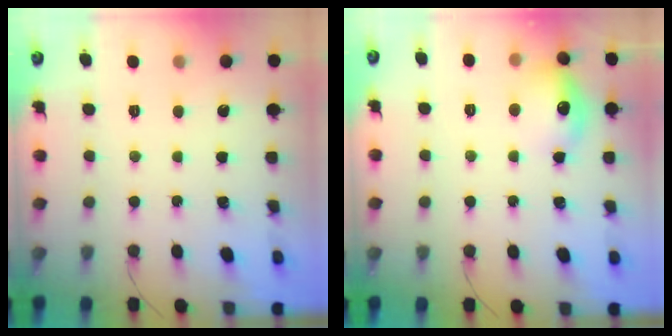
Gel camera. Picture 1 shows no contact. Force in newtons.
{"total": 11.7, "press": 11.6, "slide": 0.7}